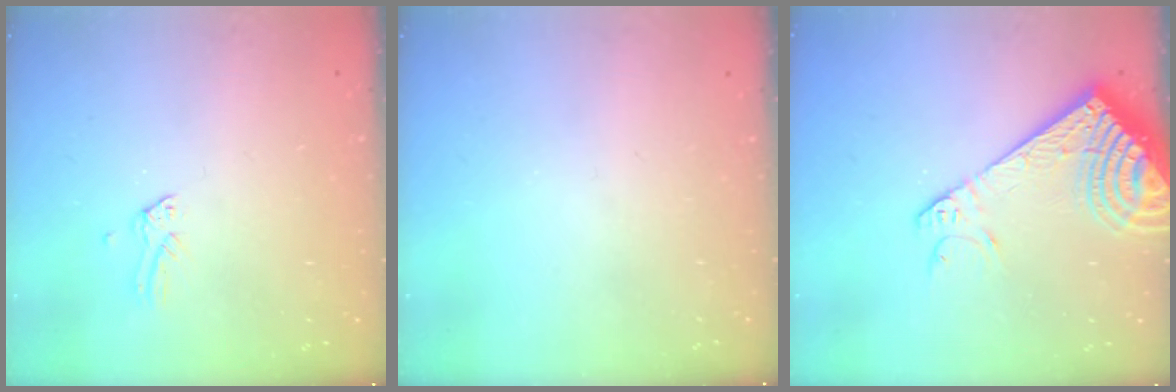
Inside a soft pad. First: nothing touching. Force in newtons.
{"total": 0.0}
{"total": 16.2, "press": 15.9, "slide": 3.1}